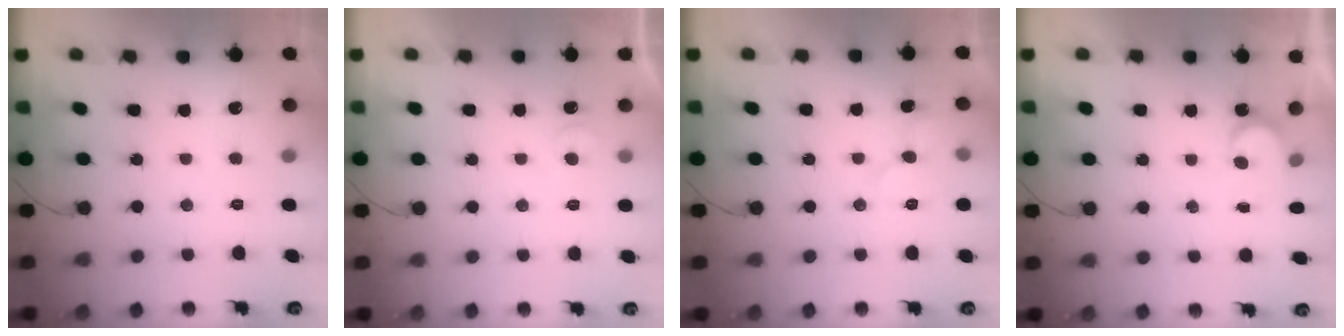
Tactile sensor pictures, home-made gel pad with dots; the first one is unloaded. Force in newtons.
{"total": 4.2, "press": 4.1, "slide": 0.4}
{"total": 7.0, "press": 7.0, "slide": 0.4}
{"total": 2.8, "press": 2.8, "slide": 0.2}